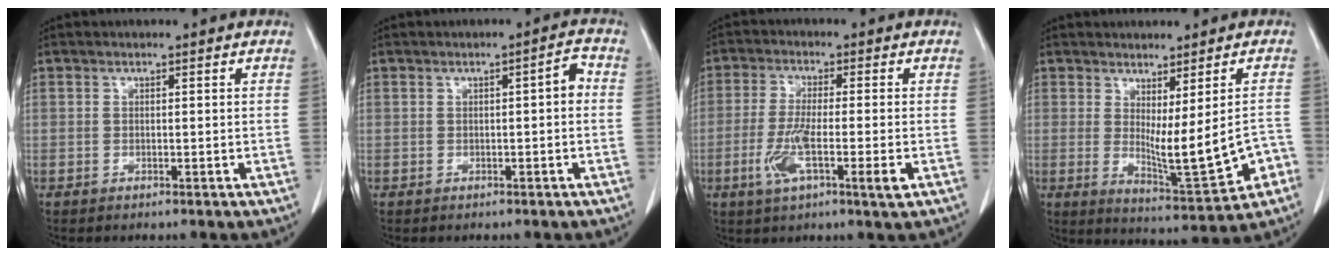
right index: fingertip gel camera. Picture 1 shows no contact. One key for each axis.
{"total": 2.4, "fx": 0.0, "fy": 0.5, "fz": 2.3, "tx": -0.031, "ty": 0.009, "tz": -0.001}
{"total": 8.3, "fx": -2.7, "fy": 0.6, "fz": 7.8, "tx": -0.147, "ty": -0.014, "tz": -0.051}
{"total": 9.8, "fx": -1.5, "fy": 1.8, "fz": 9.6, "tx": -0.134, "ty": -0.020, "tz": -0.004}